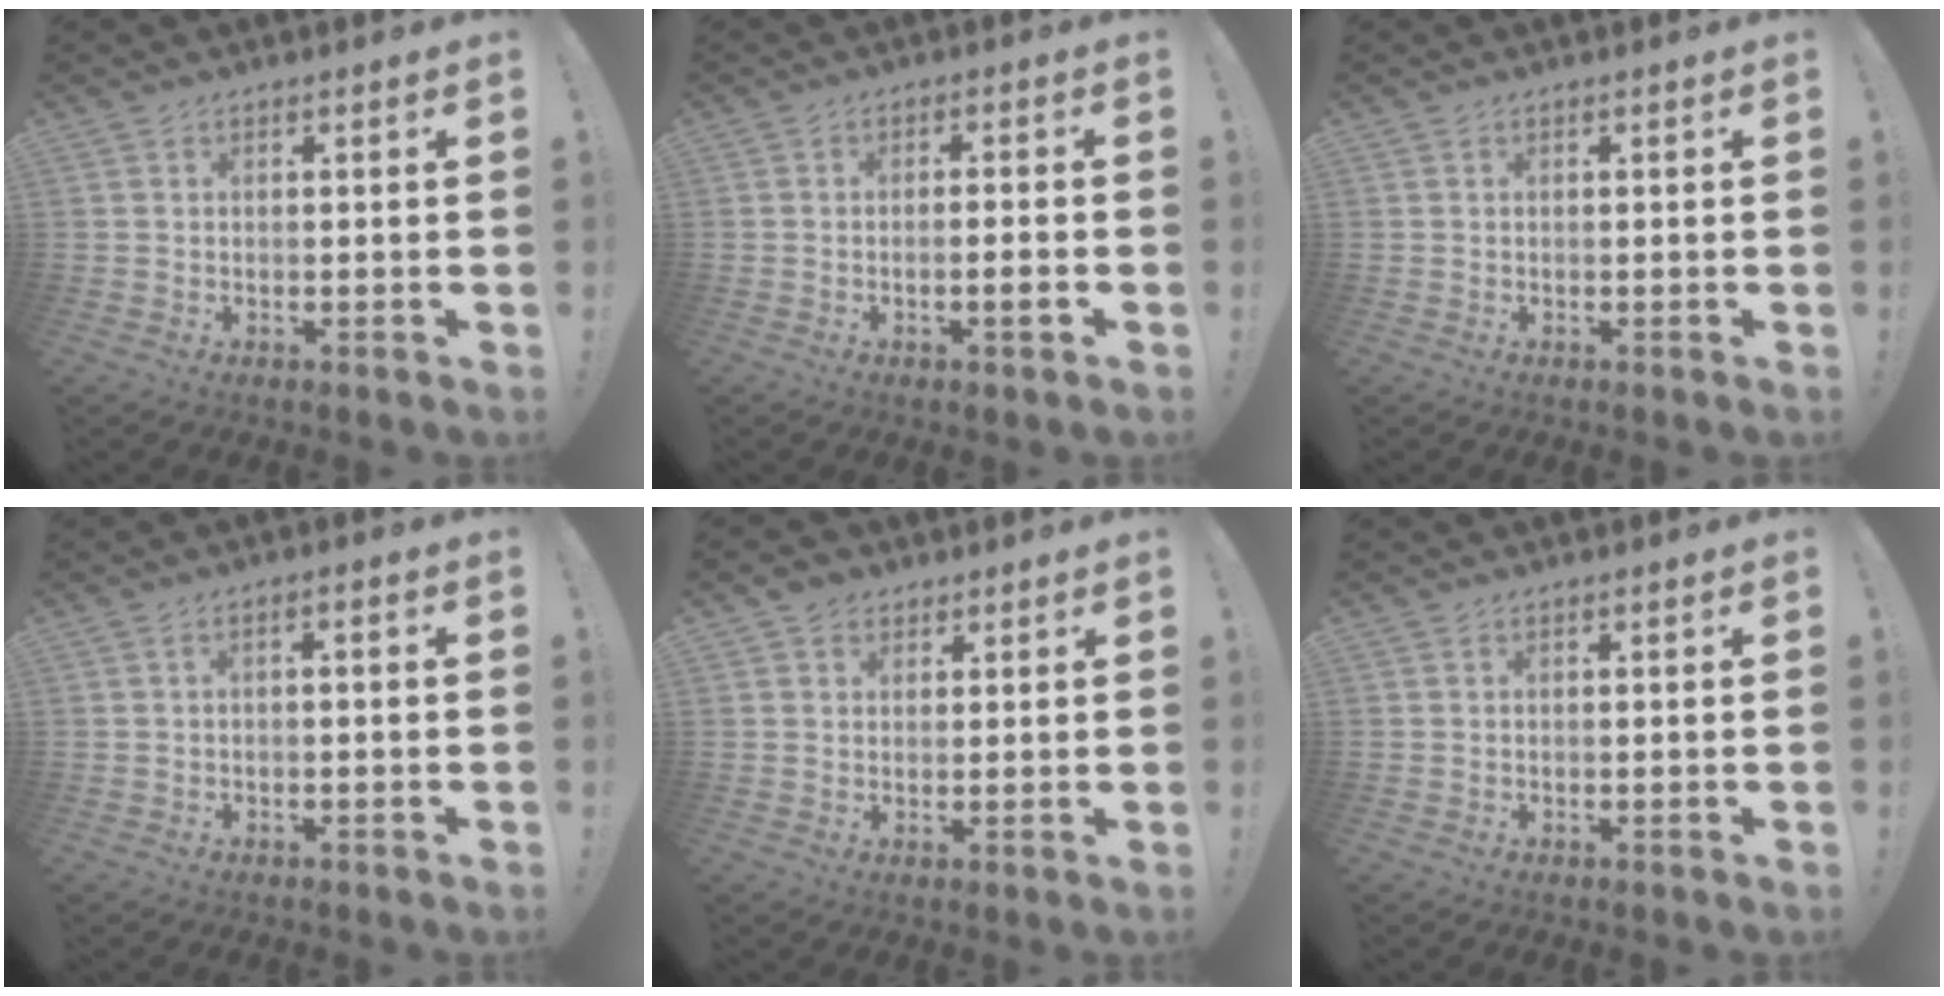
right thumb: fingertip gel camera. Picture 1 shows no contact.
{"total": 3.8, "force": [-1.6, 0.1, 3.5], "torque": [-0.061, 0.002, -0.026]}
{"total": 0.0}
{"total": 2.3, "force": [-1.6, 0.2, 1.6], "torque": [-0.027, 0.006, -0.028]}
{"total": 3.6, "force": [2.2, 2.7, 0.9], "torque": [-0.015, -0.004, 0.040]}
{"total": 0.0}